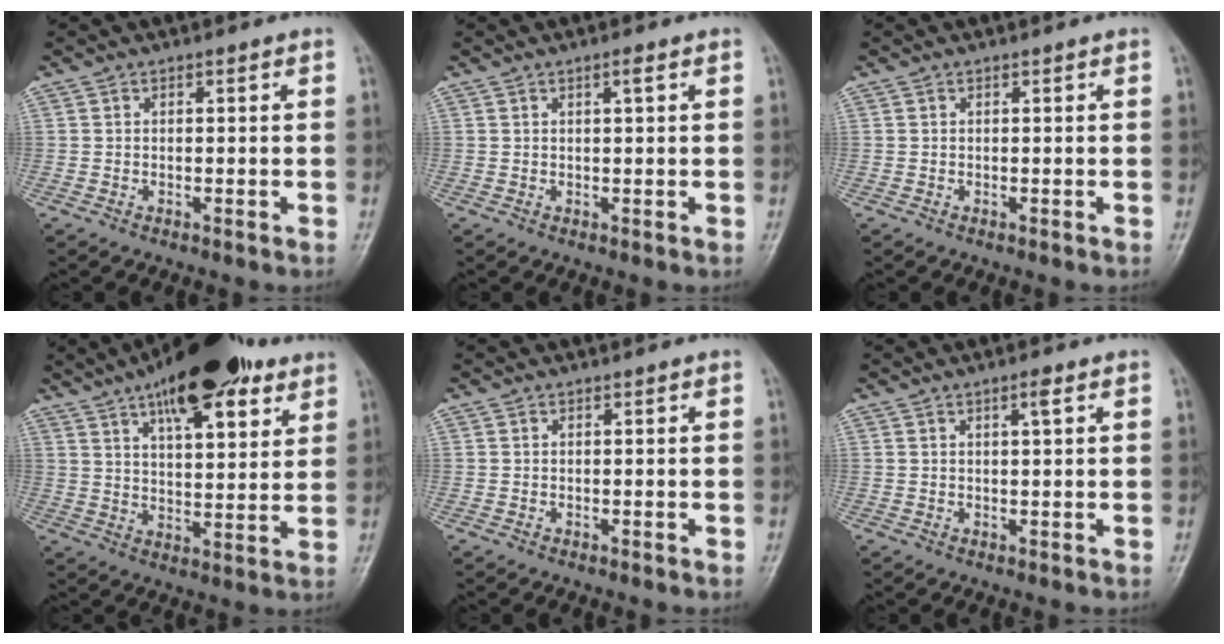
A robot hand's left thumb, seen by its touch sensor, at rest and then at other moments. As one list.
[{"total": 1.4, "force": [0.6, 0.2, 1.2], "torque": [-0.019, 0.000, 0.009]}, {"total": 0.0}, {"total": 18.4, "force": [10.8, 7.1, 13.0], "torque": [-0.169, -0.031, 0.166]}, {"total": 0.0}, {"total": 1.9, "force": [0.9, 0.3, 1.7], "torque": [-0.026, -0.002, 0.015]}]